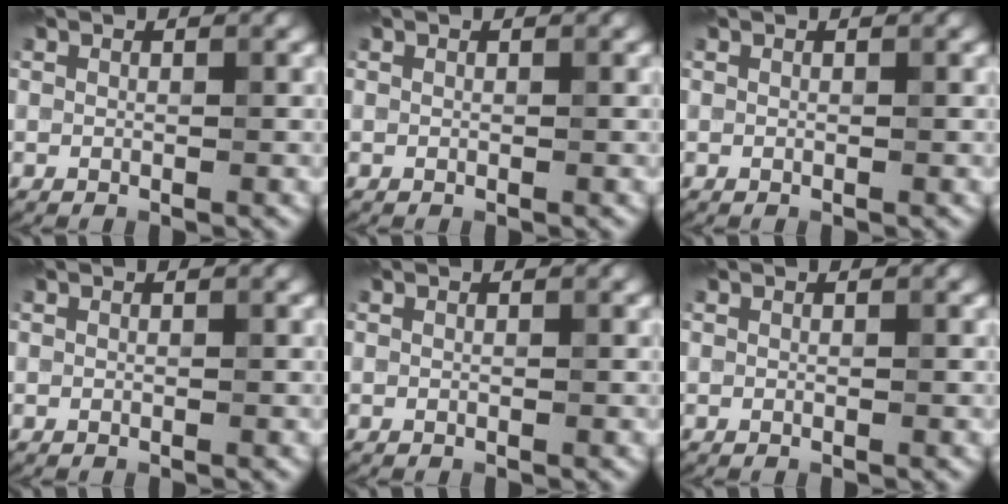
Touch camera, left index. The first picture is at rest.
{"total": 0.0}
{"total": 0.0}
{"total": 0.0}
{"total": 0.0}
{"total": 0.0}